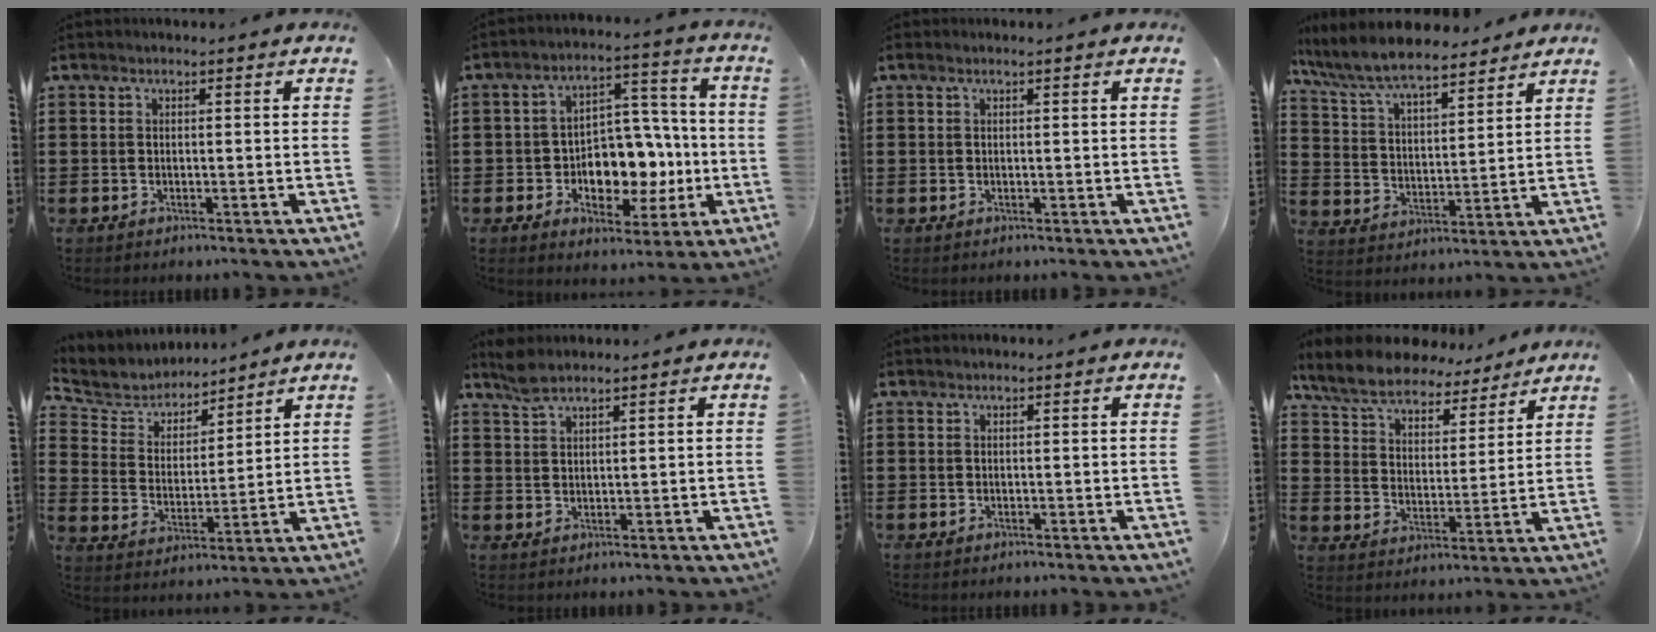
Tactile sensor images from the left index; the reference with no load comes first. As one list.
[{"total": 8.3, "force": [-1.0, 6.8, 4.6], "torque": [-0.083, 0.009, -0.012]}, {"total": 0.9, "force": [0.4, 0.0, 0.8], "torque": [-0.015, 0.000, 0.008]}, {"total": 8.3, "force": [7.5, 1.6, 3.2], "torque": [-0.093, -0.032, 0.134]}, {"total": 5.7, "force": [5.4, 1.8, 0.0], "torque": [-0.037, -0.031, 0.092]}, {"total": 2.9, "force": [2.4, 0.8, 1.4], "torque": [-0.033, 0.002, 0.046]}, {"total": 0.0}, {"total": 8.4, "force": [7.7, 2.3, 2.4], "torque": [-0.084, -0.037, 0.140]}]